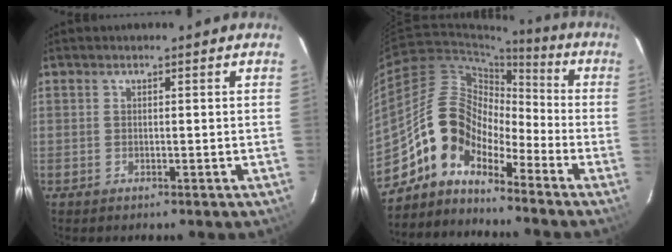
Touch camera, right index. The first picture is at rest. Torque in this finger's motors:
{"motor_torque": [1.25, -0.89, 0.13, 0.01]}